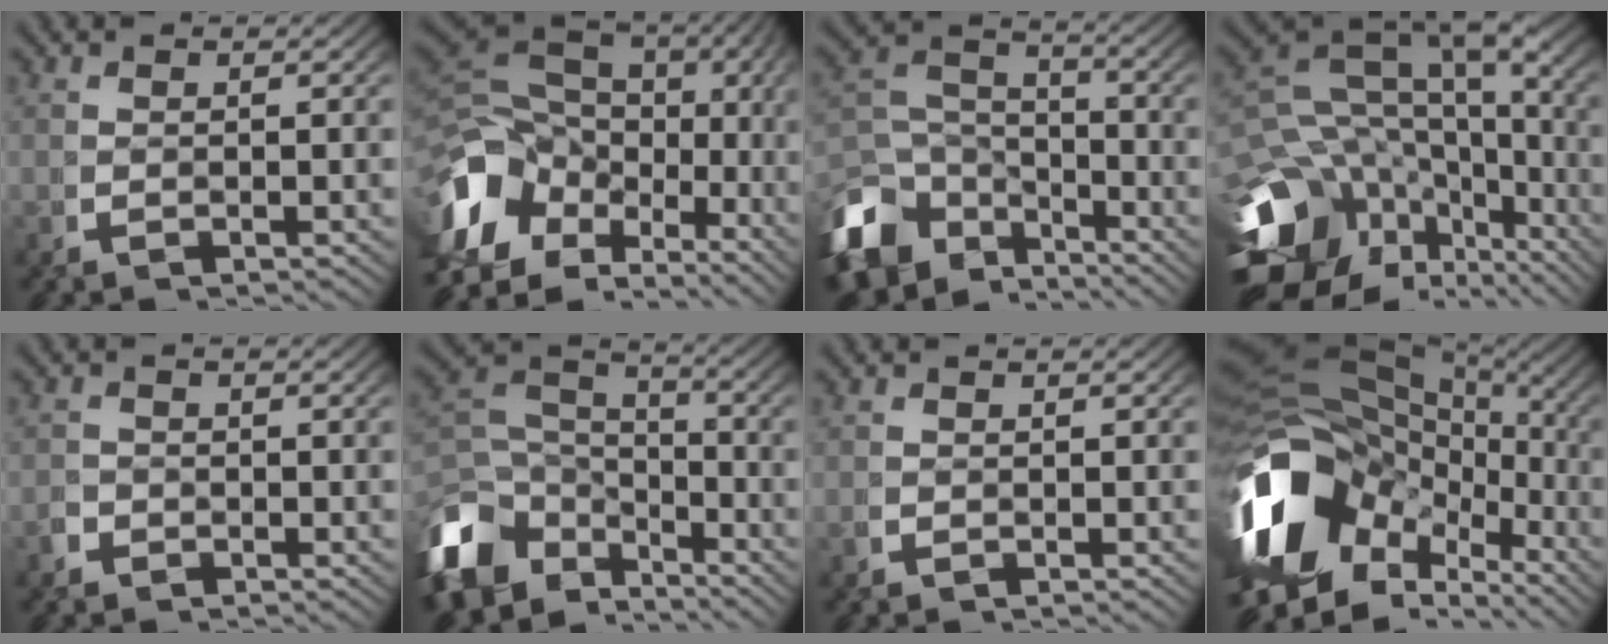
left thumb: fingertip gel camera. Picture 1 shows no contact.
{"total": 16.7, "force": [-1.2, 11.8, 11.7], "torque": [-0.216, -0.021, -0.008]}
{"total": 11.2, "force": [-4.7, 7.8, 6.4], "torque": [-0.123, -0.037, -0.069]}
{"total": 17.1, "force": [-3.1, 11.8, 12.0], "torque": [-0.228, -0.053, -0.026]}
{"total": 1.4, "force": [-1.1, 0.6, -0.6], "torque": [0.018, -0.007, -0.022]}
{"total": 11.9, "force": [-3.9, 8.4, 7.4], "torque": [-0.153, -0.038, -0.052]}
{"total": 0.8, "force": [-0.5, 0.4, -0.4], "torque": [0.007, -0.007, -0.008]}
{"total": 22.0, "force": [-2.2, 15.0, 15.9], "torque": [-0.336, -0.050, -0.013]}